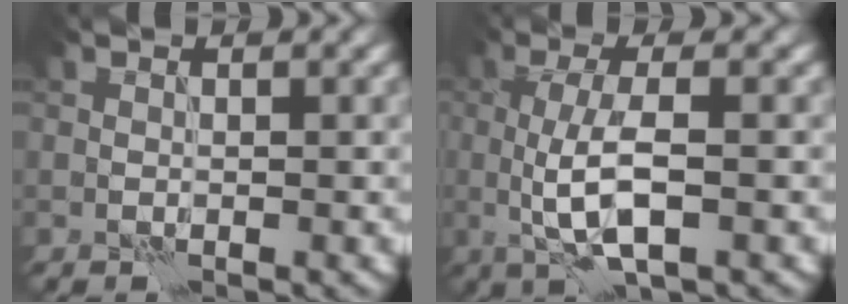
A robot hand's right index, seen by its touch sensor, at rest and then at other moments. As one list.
[{"total": 5.0, "force": [-0.4, 1.4, 4.8], "torque": [-0.096, -0.003, -0.006]}]